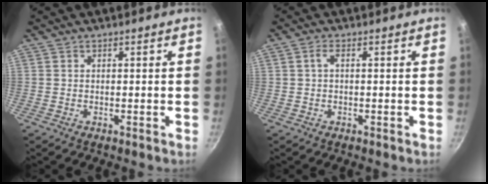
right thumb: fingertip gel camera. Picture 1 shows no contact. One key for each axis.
{"total": 1.6, "fx": 0.1, "fy": 0.7, "fz": 1.4, "tx": -0.035, "ty": 0.008, "tz": 0.002}